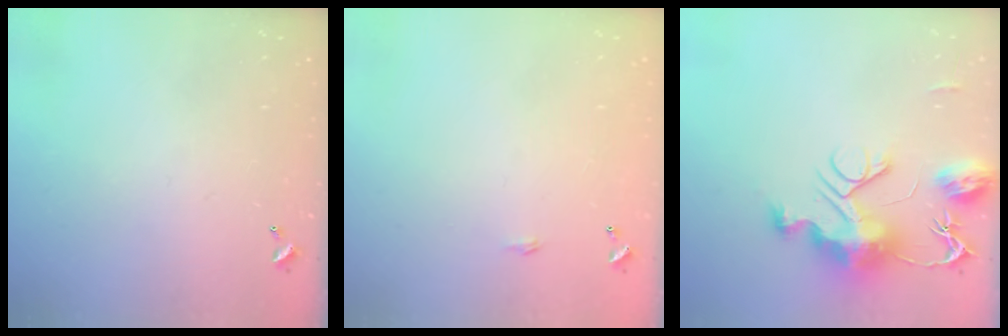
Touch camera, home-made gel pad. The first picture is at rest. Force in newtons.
{"total": 0.6, "press": 0.6, "slide": 0.2}
{"total": 13.2, "press": 13.2, "slide": 1.1}